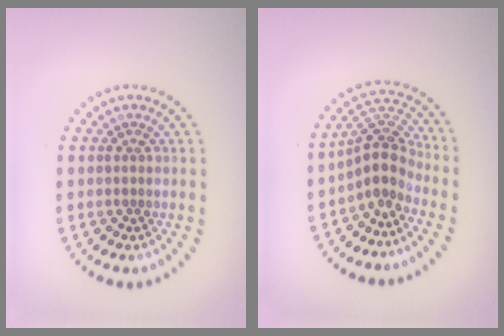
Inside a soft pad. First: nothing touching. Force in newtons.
{"total": 3.8, "press": 2.9, "slide": 2.5}